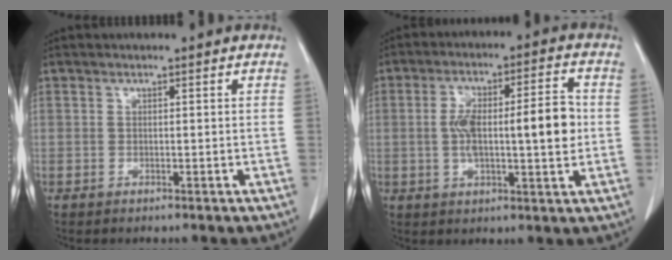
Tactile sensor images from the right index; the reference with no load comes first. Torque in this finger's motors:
{"motor_torque": [1.52, -0.24, 0.44, 0.15]}